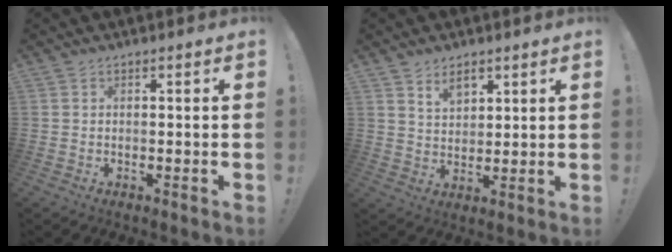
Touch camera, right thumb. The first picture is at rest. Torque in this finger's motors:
{"motor_torque": [-0.43, 0.64, -0.17, 0.09, -0.01]}